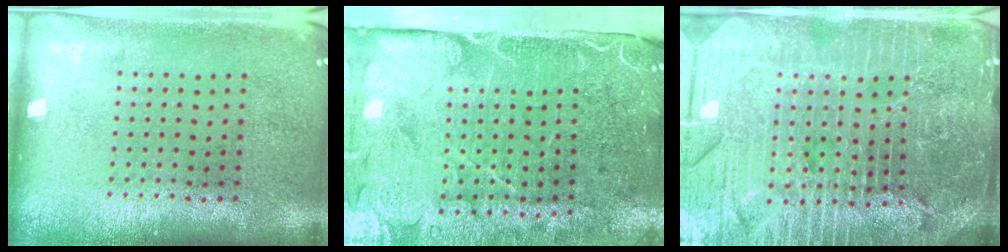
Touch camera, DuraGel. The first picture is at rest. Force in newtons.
{"total": 5.0, "press": 4.0, "slide": 2.9}
{"total": 5.7, "press": 5.1, "slide": 2.4}